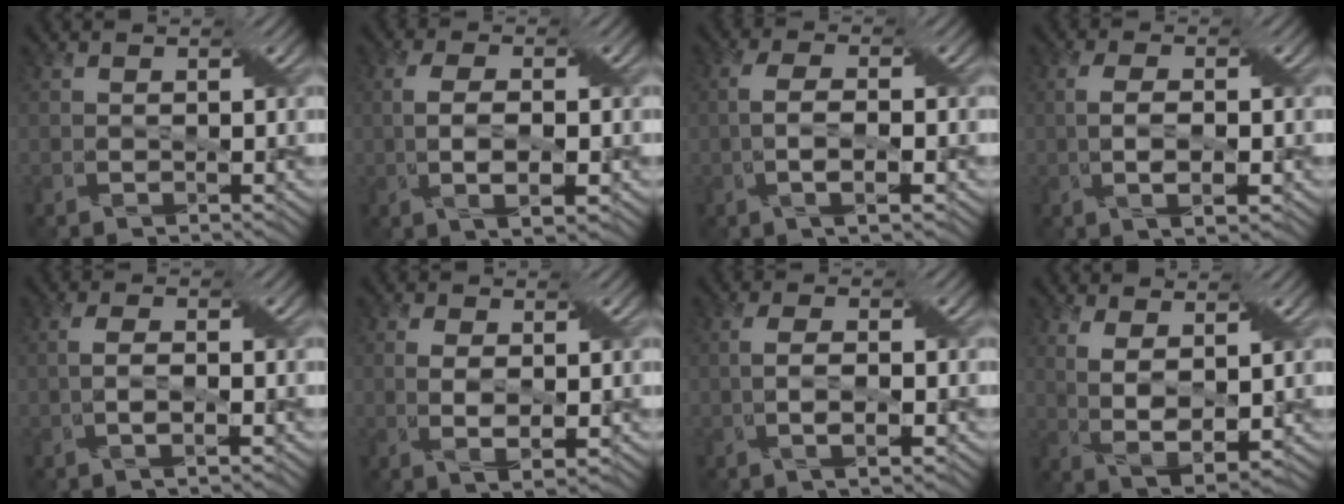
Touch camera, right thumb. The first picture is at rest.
{"total": 4.2, "force": [-0.4, 1.4, 3.9], "torque": [-0.087, -0.003, -0.007]}
{"total": 3.3, "force": [-0.7, 0.7, 3.1], "torque": [-0.073, 0.005, -0.019]}
{"total": 3.2, "force": [-0.2, 1.0, 3.0], "torque": [-0.069, -0.002, -0.005]}
{"total": 1.7, "force": [-0.2, 0.4, 1.7], "torque": [-0.044, -0.001, -0.007]}
{"total": 2.9, "force": [0.5, 1.5, 2.4], "torque": [-0.055, -0.004, 0.010]}
{"total": 2.7, "force": [-0.4, 0.6, 2.5], "torque": [-0.060, 0.000, -0.010]}
{"total": 5.0, "force": [1.9, 2.0, 4.1], "torque": [-0.097, -0.005, 0.036]}